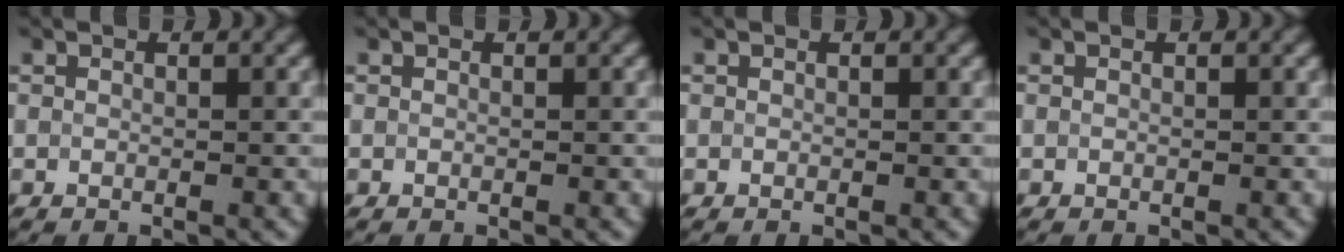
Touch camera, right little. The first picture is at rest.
{"total": 0.0}
{"total": 0.0}
{"total": 0.0}